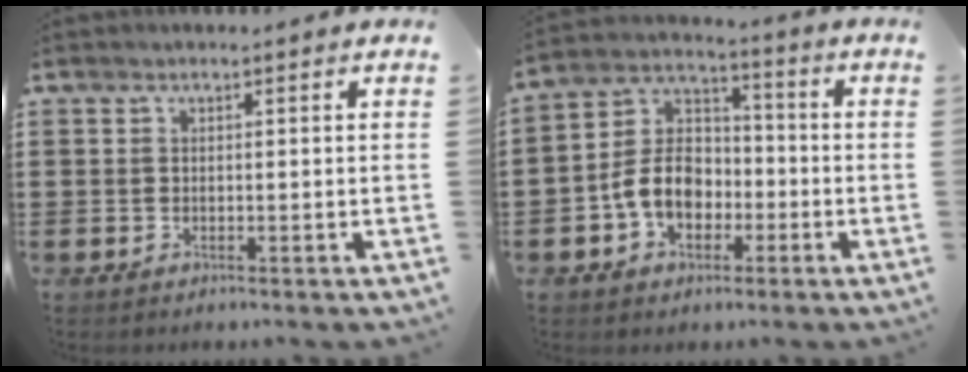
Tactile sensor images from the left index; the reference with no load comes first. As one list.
[{"total": 8.4, "force": [-2.9, 6.4, 4.7], "torque": [-0.126, 0.013, -0.061]}]